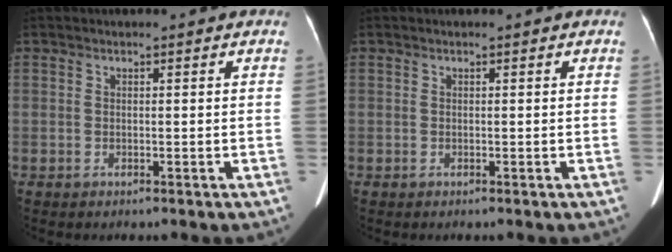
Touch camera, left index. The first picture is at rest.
{"total": 0.0}